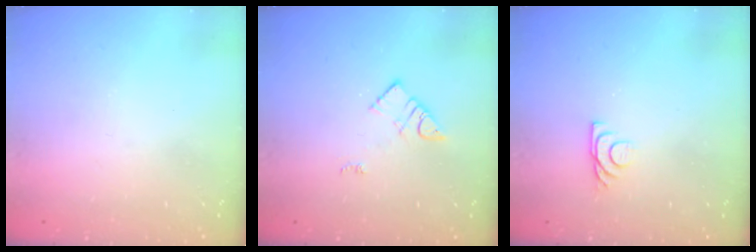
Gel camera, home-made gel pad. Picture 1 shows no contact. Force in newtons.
{"total": 3.9, "press": 3.8, "slide": 0.4}
{"total": 5.3, "press": 5.3, "slide": 0.6}